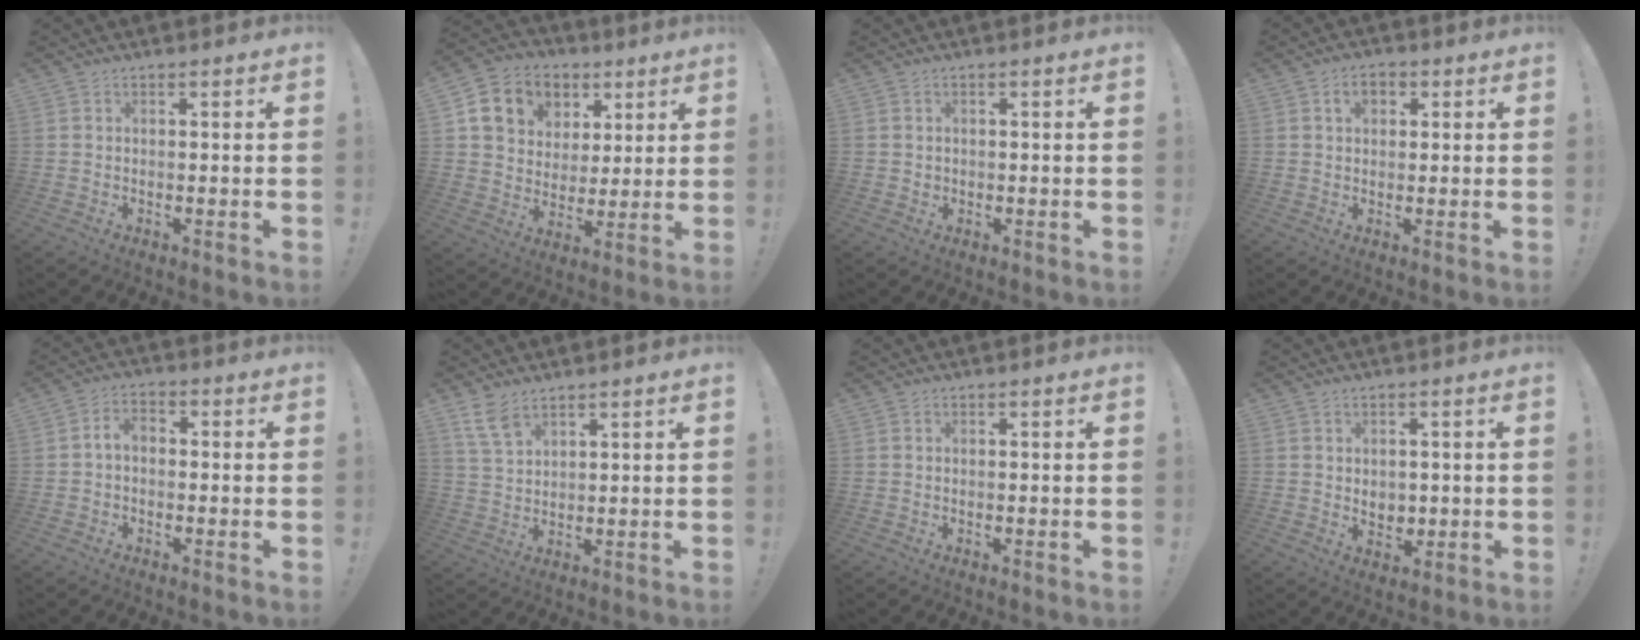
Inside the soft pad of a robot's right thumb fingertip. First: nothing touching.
{"total": 12.4, "force": [5.8, 10.2, 4.2], "torque": [-0.056, -0.028, 0.119]}
{"total": 1.0, "force": [0.1, 1.0, 0.2], "torque": [0.005, 0.000, 0.000]}
{"total": 4.6, "force": [1.5, 3.1, 3.0], "torque": [-0.040, 0.004, 0.024]}
{"total": 4.3, "force": [-0.7, 2.5, 3.4], "torque": [-0.068, 0.010, -0.016]}
{"total": 6.9, "force": [5.0, 3.2, 3.5], "torque": [-0.071, -0.022, 0.098]}
{"total": 0.0}
{"total": 4.0, "force": [1.2, 3.6, 1.3], "torque": [-0.011, -0.007, 0.022]}